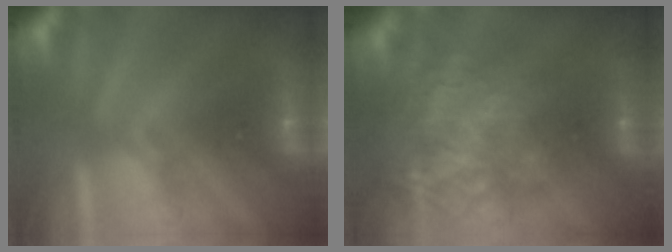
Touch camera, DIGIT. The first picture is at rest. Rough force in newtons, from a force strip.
{"total": 5.8}